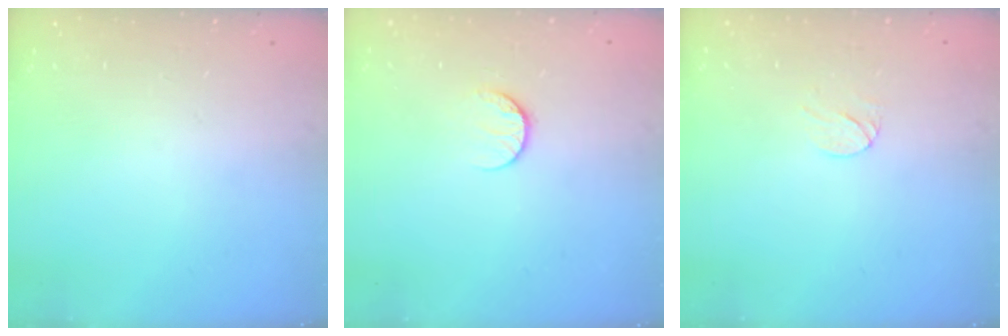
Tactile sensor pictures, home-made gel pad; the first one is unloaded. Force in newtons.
{"total": 8.5, "press": 8.5, "slide": 0.8}
{"total": 5.1, "press": 5.1, "slide": 0.5}